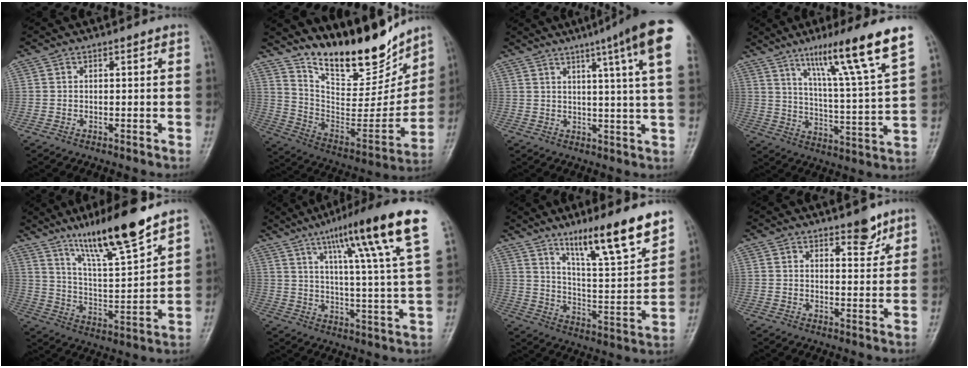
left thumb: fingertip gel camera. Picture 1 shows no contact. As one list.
[{"total": 21.1, "force": [17.0, 7.3, 10.2], "torque": [-0.115, -0.103, 0.295]}, {"total": 15.8, "force": [8.4, 0.4, 13.3], "torque": [-0.174, -0.019, 0.088]}, {"total": 17.0, "force": [10.8, 0.4, 13.1], "torque": [-0.196, -0.055, 0.171]}, {"total": 15.7, "force": [11.3, 1.8, 10.7], "torque": [-0.175, -0.067, 0.204]}, {"total": 19.8, "force": [11.2, 1.3, 16.3], "torque": [-0.233, -0.034, 0.160]}, {"total": 16.8, "force": [11.9, 2.3, 11.6], "torque": [-0.165, -0.073, 0.200]}, {"total": 4.5, "force": [3.3, 1.9, 2.4], "torque": [-0.012, -0.024, 0.048]}]